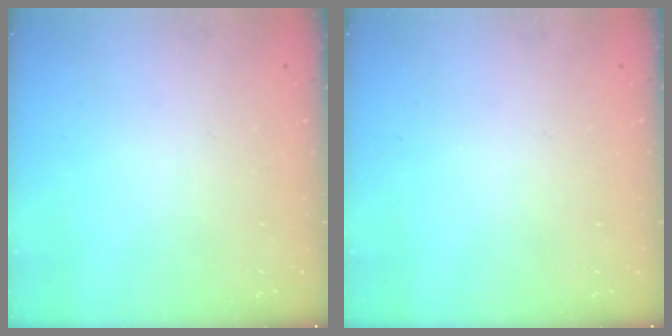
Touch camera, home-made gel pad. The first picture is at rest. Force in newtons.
{"total": 0.0}